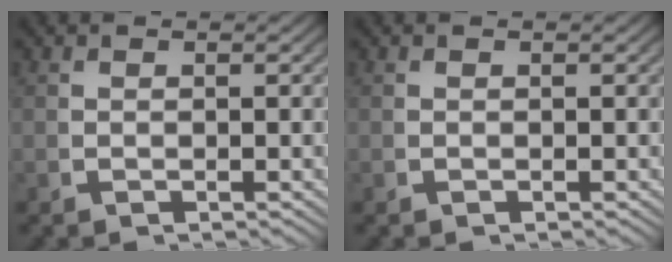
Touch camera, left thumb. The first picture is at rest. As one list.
[{"total": 0.0}]